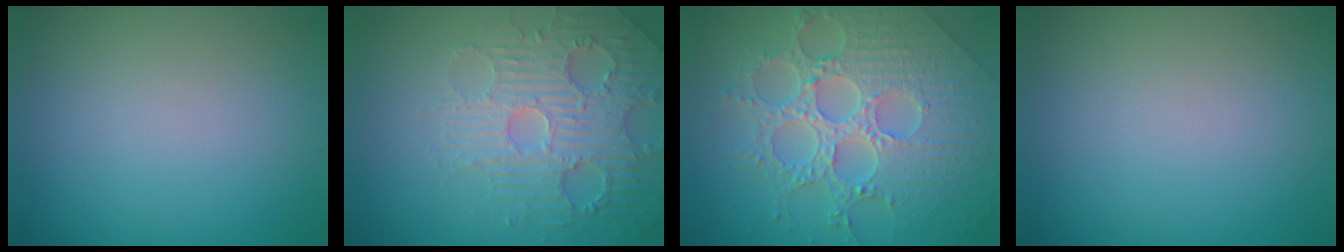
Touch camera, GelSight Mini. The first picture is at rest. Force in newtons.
{"total": 4.5, "press": 4.5, "slide": 0.9}
{"total": 8.6, "press": 6.3, "slide": 5.8}
{"total": 0.0}